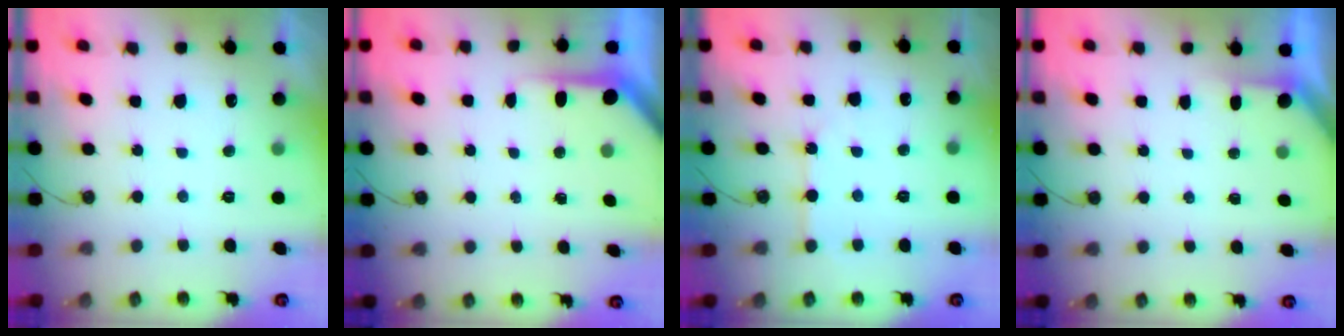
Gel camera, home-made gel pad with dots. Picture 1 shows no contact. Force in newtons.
{"total": 4.0, "press": 4.0, "slide": 0.3}
{"total": 3.8, "press": 3.8, "slide": 0.4}
{"total": 1.5, "press": 1.5, "slide": 0.1}